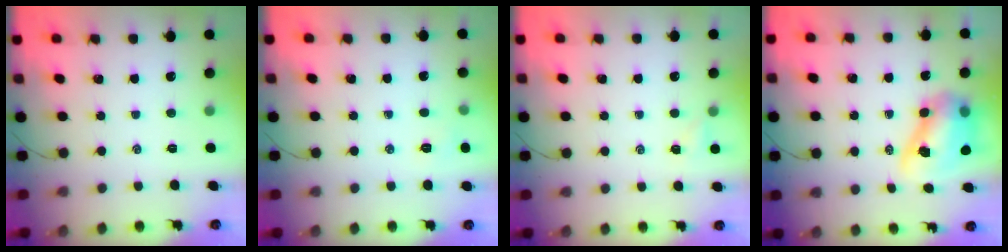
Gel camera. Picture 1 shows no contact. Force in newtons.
{"total": 4.2, "press": 4.0, "slide": 0.9}
{"total": 1.7, "press": 1.7, "slide": 0.5}
{"total": 10.7, "press": 10.3, "slide": 2.8}